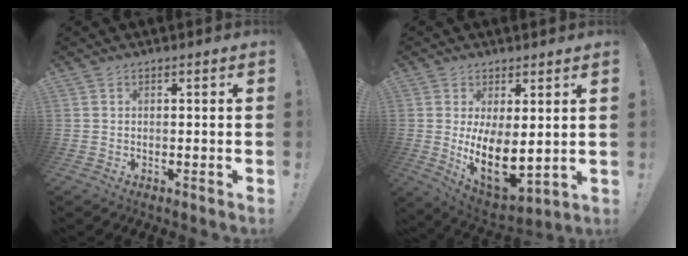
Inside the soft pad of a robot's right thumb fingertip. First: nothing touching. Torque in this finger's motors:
{"motor_torque": [-0.30, 0.65, 0.80, 0.59, 0.13]}